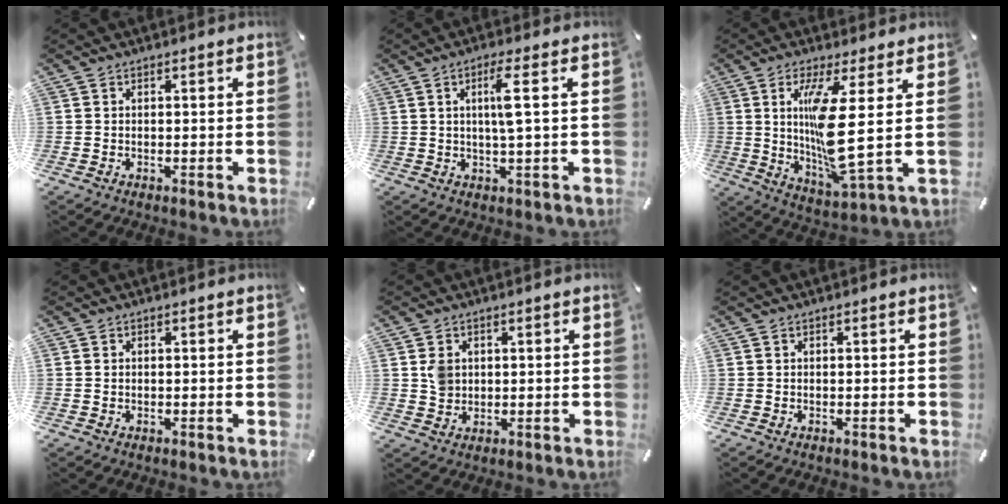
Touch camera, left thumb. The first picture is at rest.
{"total": 6.4, "force": [1.2, 0.3, 6.3], "torque": [-0.122, -0.003, 0.014]}
{"total": 14.3, "force": [2.3, 2.0, 14.0], "torque": [-0.281, -0.030, 0.027]}
{"total": 0.5, "force": [0.1, 0.5, 0.2], "torque": [-0.003, 0.004, 0.000]}
{"total": 4.7, "force": [1.1, 4.0, 2.3], "torque": [-0.049, 0.002, 0.018]}
{"total": 0.0}